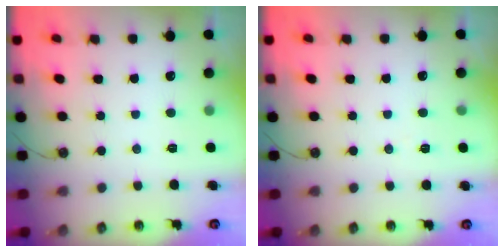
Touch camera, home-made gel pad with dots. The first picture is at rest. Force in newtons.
{"total": 5.2, "press": 3.0, "slide": 4.3}